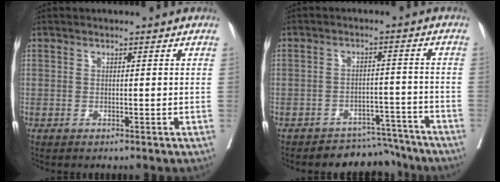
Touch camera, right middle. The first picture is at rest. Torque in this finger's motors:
{"motor_torque": [0.41, -0.53, 0.02, -0.01]}